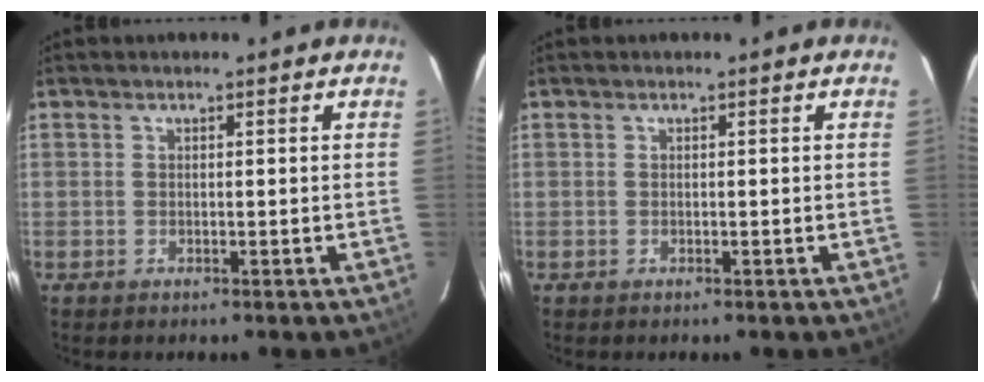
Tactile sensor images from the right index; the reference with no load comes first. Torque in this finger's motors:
{"motor_torque": [0.00, 0.00, 0.00, 0.00]}